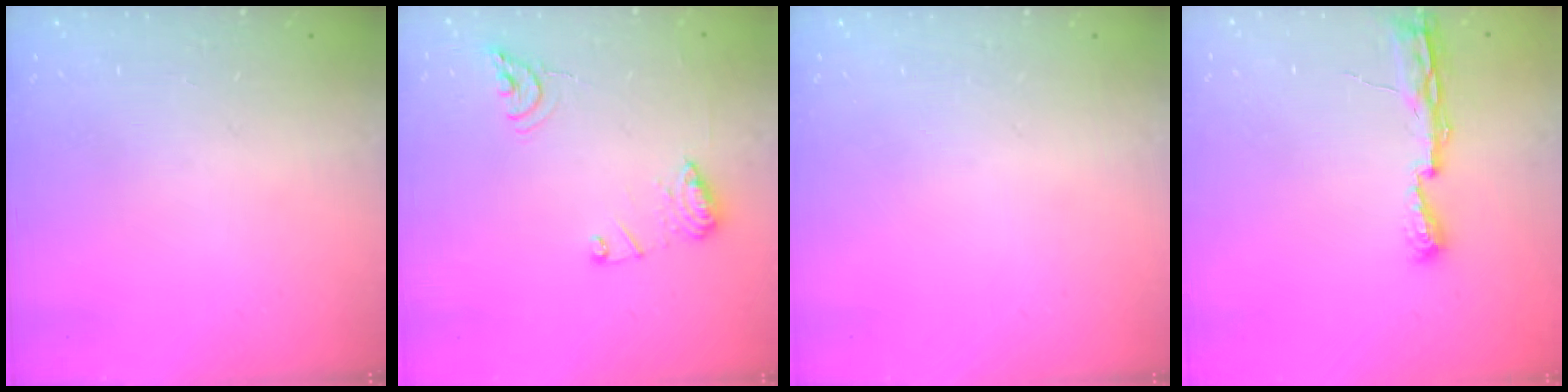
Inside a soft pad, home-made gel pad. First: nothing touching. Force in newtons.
{"total": 11.2, "press": 11.1, "slide": 1.1}
{"total": 0.0}
{"total": 7.1, "press": 7.1, "slide": 0.8}